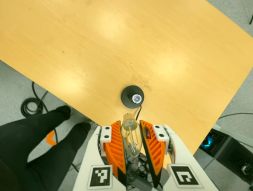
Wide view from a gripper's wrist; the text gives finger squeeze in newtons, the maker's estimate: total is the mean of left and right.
{"total": 10.2, "left": 9.1, "right": 11.3}